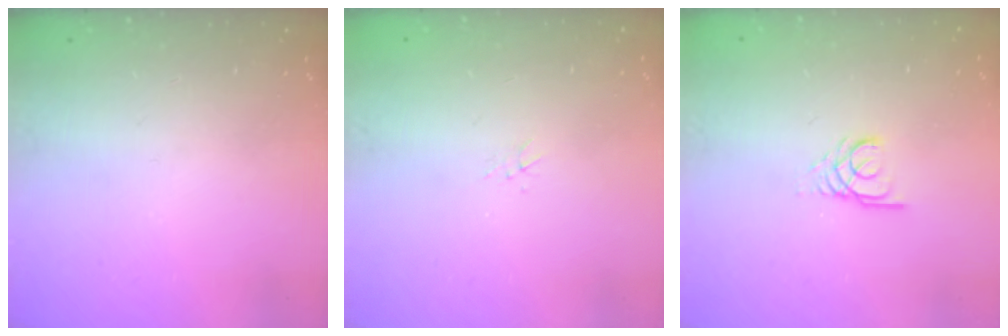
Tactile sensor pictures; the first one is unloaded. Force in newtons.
{"total": 1.5, "press": 1.5, "slide": 0.2}
{"total": 2.7, "press": 2.7, "slide": 0.3}